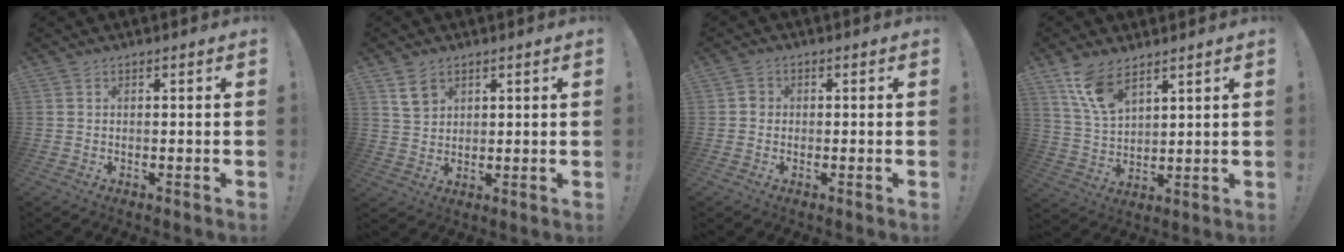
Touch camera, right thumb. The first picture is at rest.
{"total": 5.6, "force": [3.7, 3.8, 1.7], "torque": [-0.014, -0.012, 0.068]}
{"total": 1.9, "force": [-0.5, 1.7, 0.8], "torque": [-0.004, 0.003, -0.011]}
{"total": 10.0, "force": [7.3, 4.1, 5.5], "torque": [-0.103, -0.038, 0.140]}